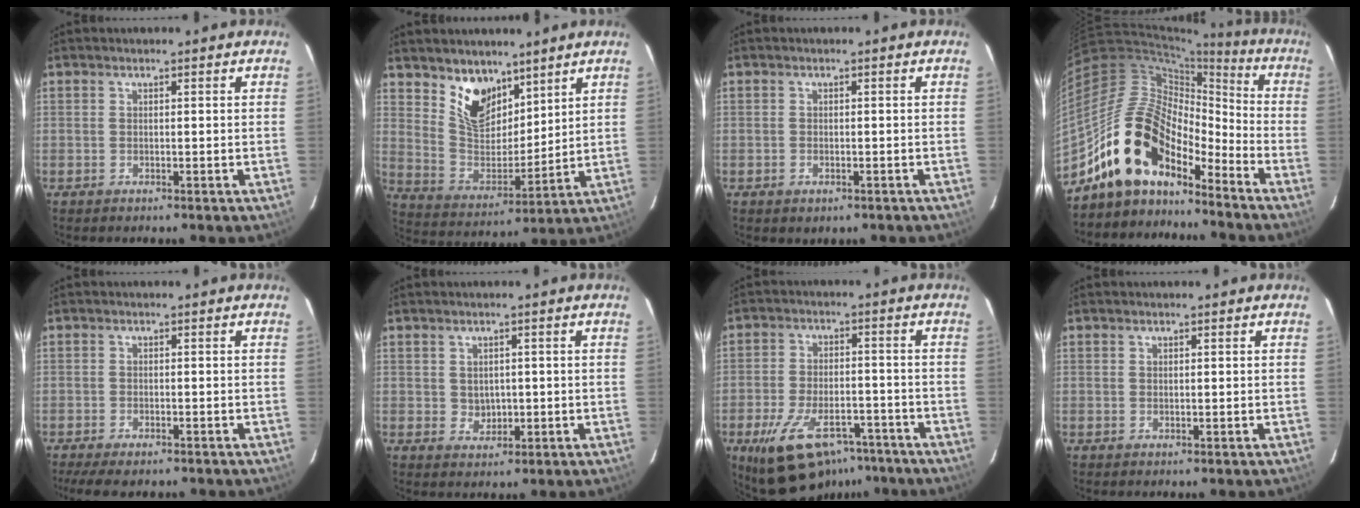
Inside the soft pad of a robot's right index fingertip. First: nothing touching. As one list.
[{"total": 11.3, "force": [7.8, 6.2, 5.4], "torque": [-0.101, -0.006, 0.156]}, {"total": 1.8, "force": [-0.8, 1.3, 0.9], "torque": [-0.017, -0.002, -0.008]}, {"total": 16.6, "force": [-12.8, 7.2, 7.7], "torque": [-0.145, 0.019, -0.241]}, {"total": 6.4, "force": [-5.2, 1.8, 3.4], "torque": [-0.084, -0.023, -0.086]}, {"total": 3.0, "force": [0.2, 2.6, 1.3], "torque": [-0.021, 0.003, 0.011]}, {"total": 17.0, "force": [-11.2, 7.8, 10.2], "torque": [-0.206, -0.015, -0.178]}, {"total": 0.0}]